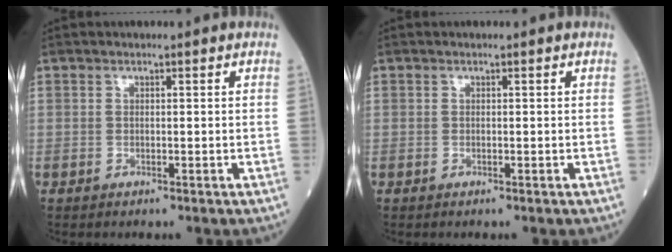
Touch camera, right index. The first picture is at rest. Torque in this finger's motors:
{"motor_torque": [0.01, 0.01, 0.01, -0.01]}